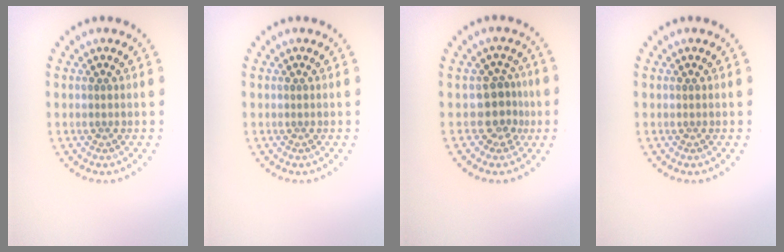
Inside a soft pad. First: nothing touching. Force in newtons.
{"total": 0.0}
{"total": 2.7, "press": 2.2, "slide": 1.7}
{"total": 0.0}